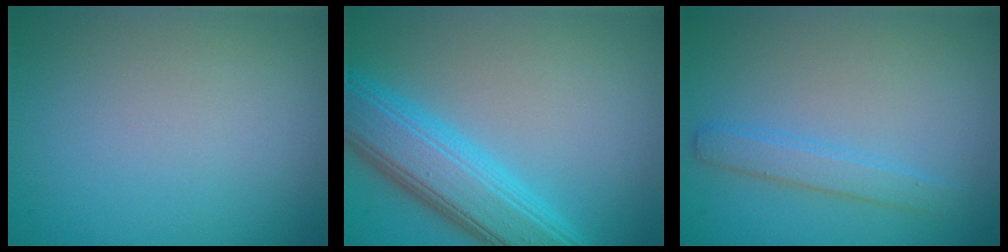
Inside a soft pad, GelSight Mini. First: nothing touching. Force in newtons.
{"total": 7.0, "press": 7.0, "slide": 0.2}
{"total": 2.0, "press": 2.0, "slide": 0.0}